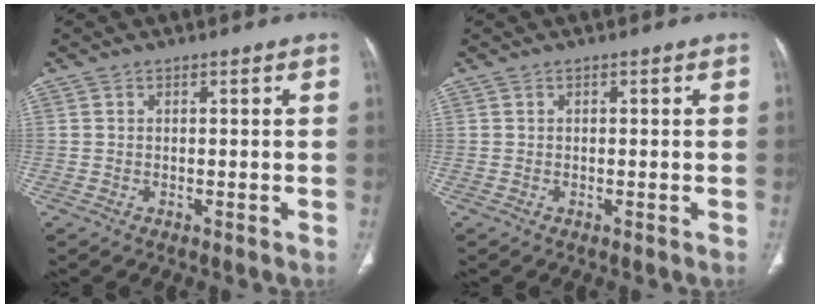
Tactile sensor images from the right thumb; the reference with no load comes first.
{"total": 0.0}